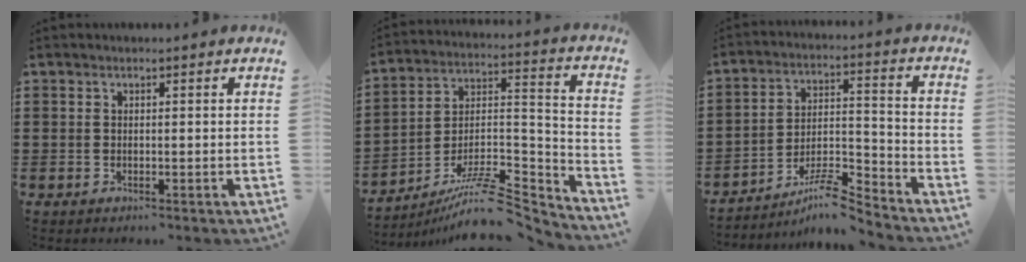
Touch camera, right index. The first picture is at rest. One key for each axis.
{"total": 10.3, "fx": -8.1, "fy": 2.8, "fz": 5.6, "tx": -0.088, "ty": 0.019, "tz": -0.155}
{"total": 8.3, "fx": -7.1, "fy": 1.5, "fz": 4.1, "tx": -0.064, "ty": 0.019, "tz": -0.133}